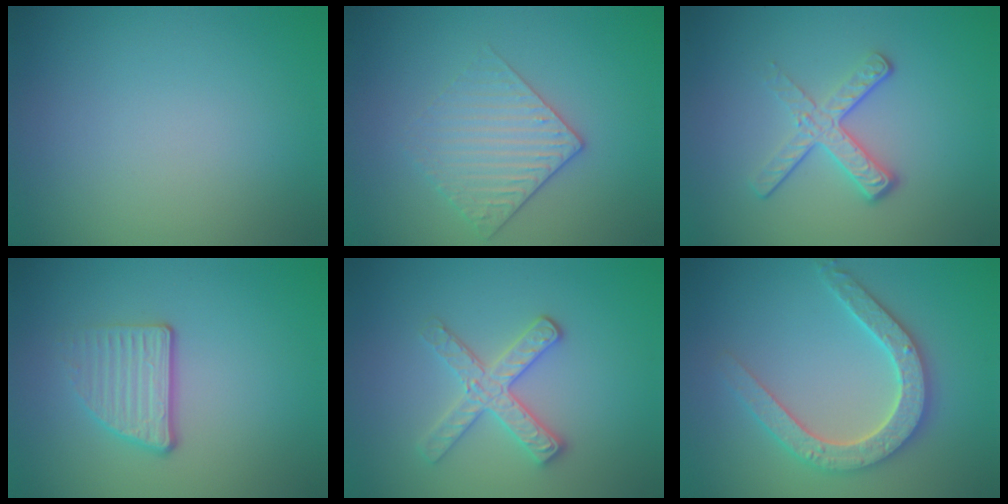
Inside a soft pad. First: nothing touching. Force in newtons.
{"total": 3.0, "press": 2.6, "slide": 1.4}
{"total": 3.7, "press": 2.5, "slide": 2.7}
{"total": 3.0, "press": 2.3, "slide": 1.9}
{"total": 3.1, "press": 2.9, "slide": 1.2}
{"total": 4.9, "press": 4.9, "slide": 0.9}